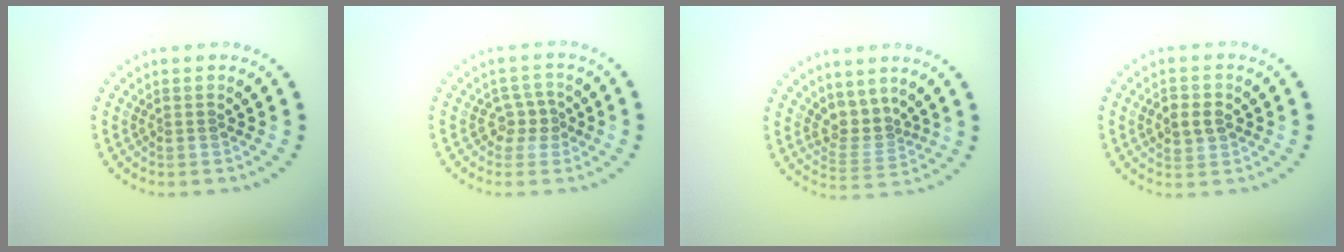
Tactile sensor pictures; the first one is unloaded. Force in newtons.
{"total": 1.8, "press": 1.5, "slide": 1.0}
{"total": 2.8, "press": 2.0, "slide": 2.0}
{"total": 2.4, "press": 2.4, "slide": 0.3}